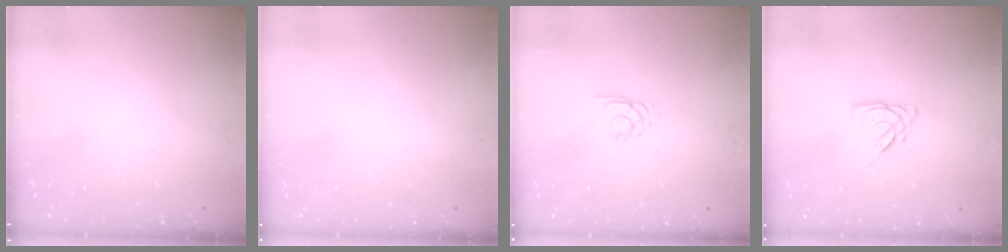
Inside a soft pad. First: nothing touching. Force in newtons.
{"total": 2.7, "press": 2.6, "slide": 0.7}
{"total": 2.1, "press": 2.0, "slide": 0.4}
{"total": 6.0, "press": 6.0, "slide": 0.6}